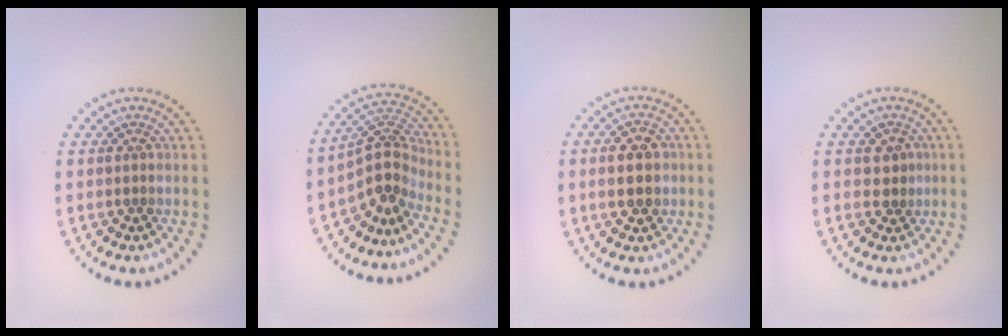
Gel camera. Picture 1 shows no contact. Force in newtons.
{"total": 3.5, "press": 2.8, "slide": 2.2}
{"total": 4.6, "press": 4.6, "slide": 0.1}
{"total": 1.8, "press": 1.7, "slide": 0.6}